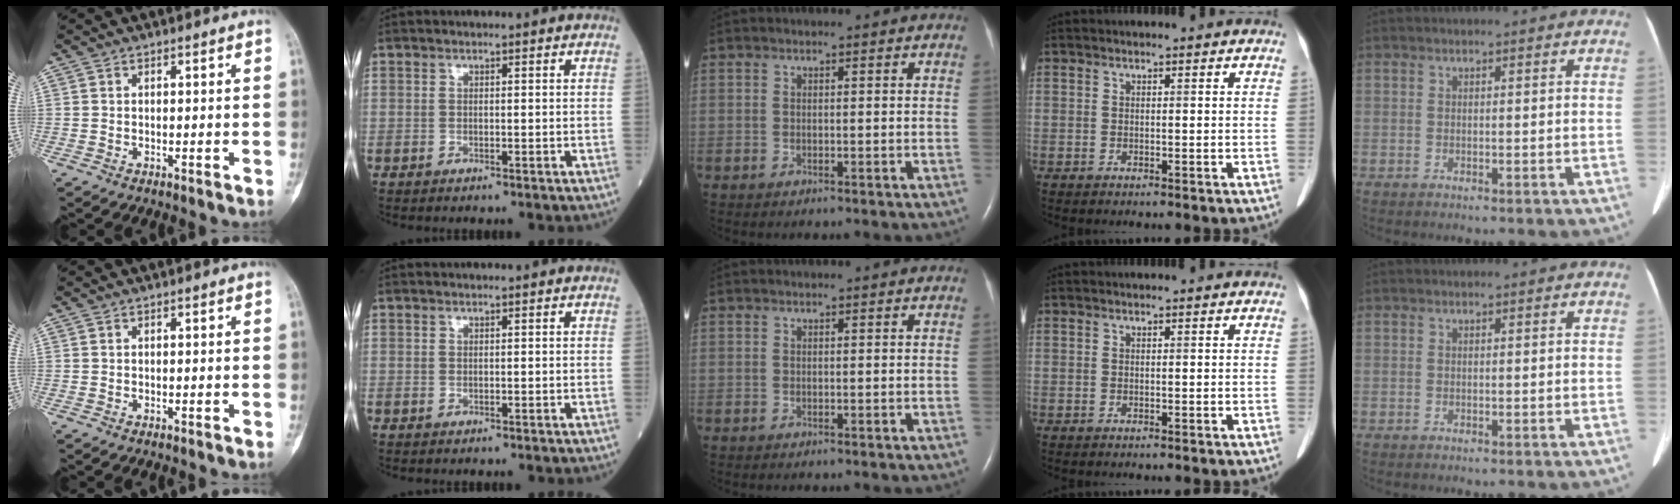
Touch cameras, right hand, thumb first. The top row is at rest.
{}